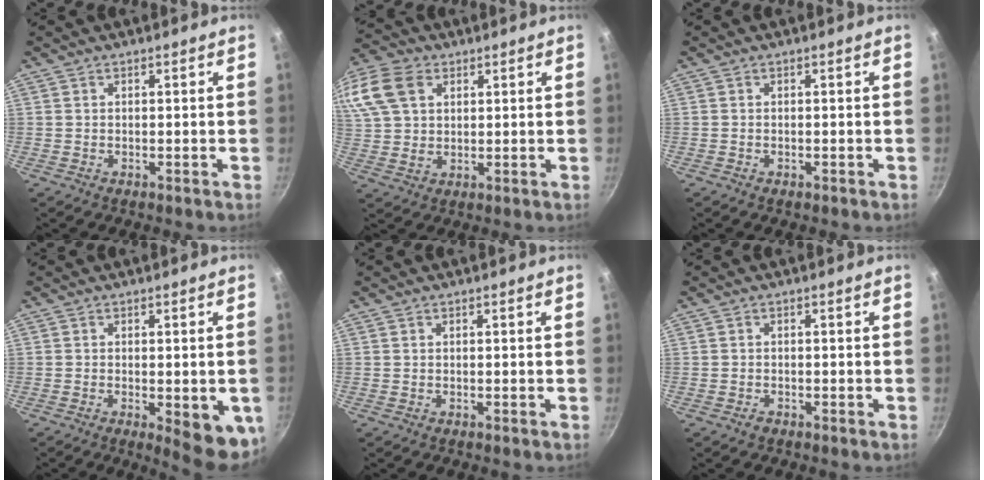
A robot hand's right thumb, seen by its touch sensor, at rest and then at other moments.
{"total": 20.5, "force": [8.1, 14.6, 11.9], "torque": [-0.289, 0.037, 0.153]}
{"total": 0.5, "force": [-0.3, 0.3, 0.3], "torque": [-0.005, 0.000, -0.006]}
{"total": 10.1, "force": [-2.6, 3.3, 9.2], "torque": [-0.095, -0.004, -0.026]}
{"total": 0.0}
{"total": 1.0, "force": [-0.8, 0.6, 0.4], "torque": [-0.012, 0.006, -0.013]}